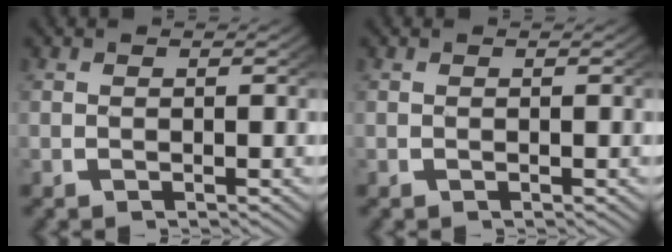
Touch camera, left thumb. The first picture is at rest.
{"total": 0.0}